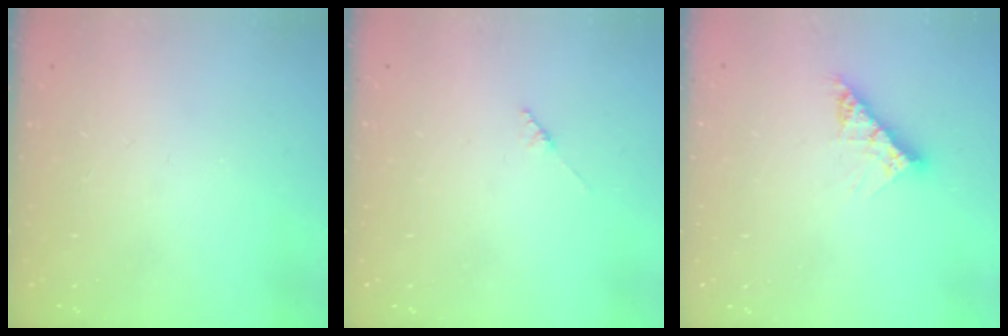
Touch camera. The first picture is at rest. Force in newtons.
{"total": 1.8, "press": 1.7, "slide": 0.3}
{"total": 8.6, "press": 8.5, "slide": 0.9}